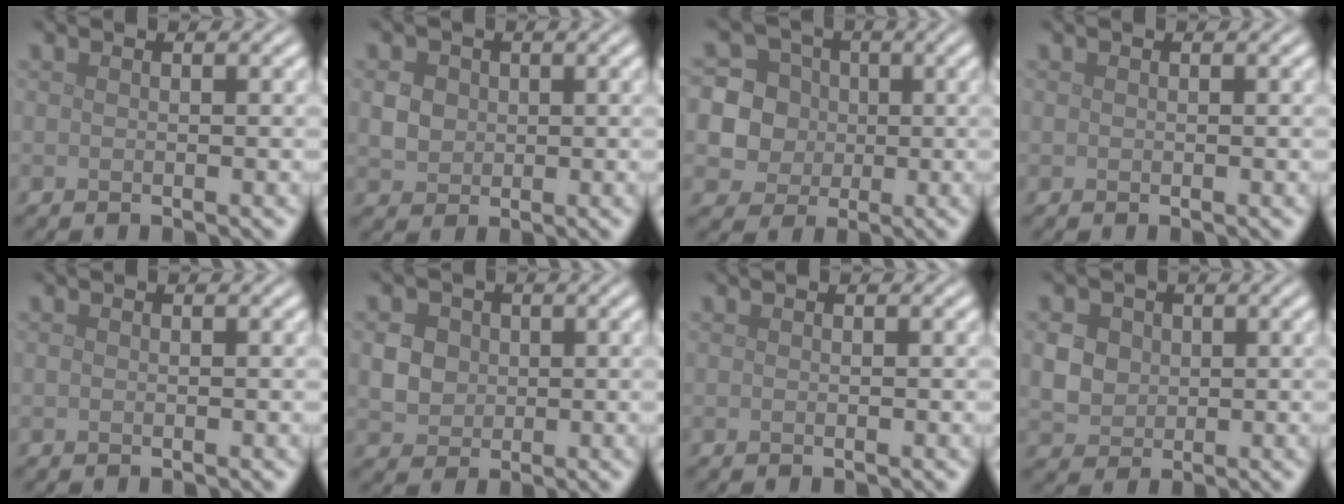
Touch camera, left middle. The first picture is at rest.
{"total": 2.4, "force": [0.3, 2.2, 1.0], "torque": [-0.018, -0.001, 0.007]}
{"total": 10.4, "force": [0.8, 9.9, 3.1], "torque": [-0.089, 0.026, 0.018]}
{"total": 0.0}
{"total": 0.0}
{"total": 3.1, "force": [0.3, 2.8, 1.3], "torque": [-0.024, 0.001, 0.007]}
{"total": 0.0}
{"total": 3.8, "force": [0.8, 3.3, 1.7], "torque": [-0.046, 0.004, 0.019]}